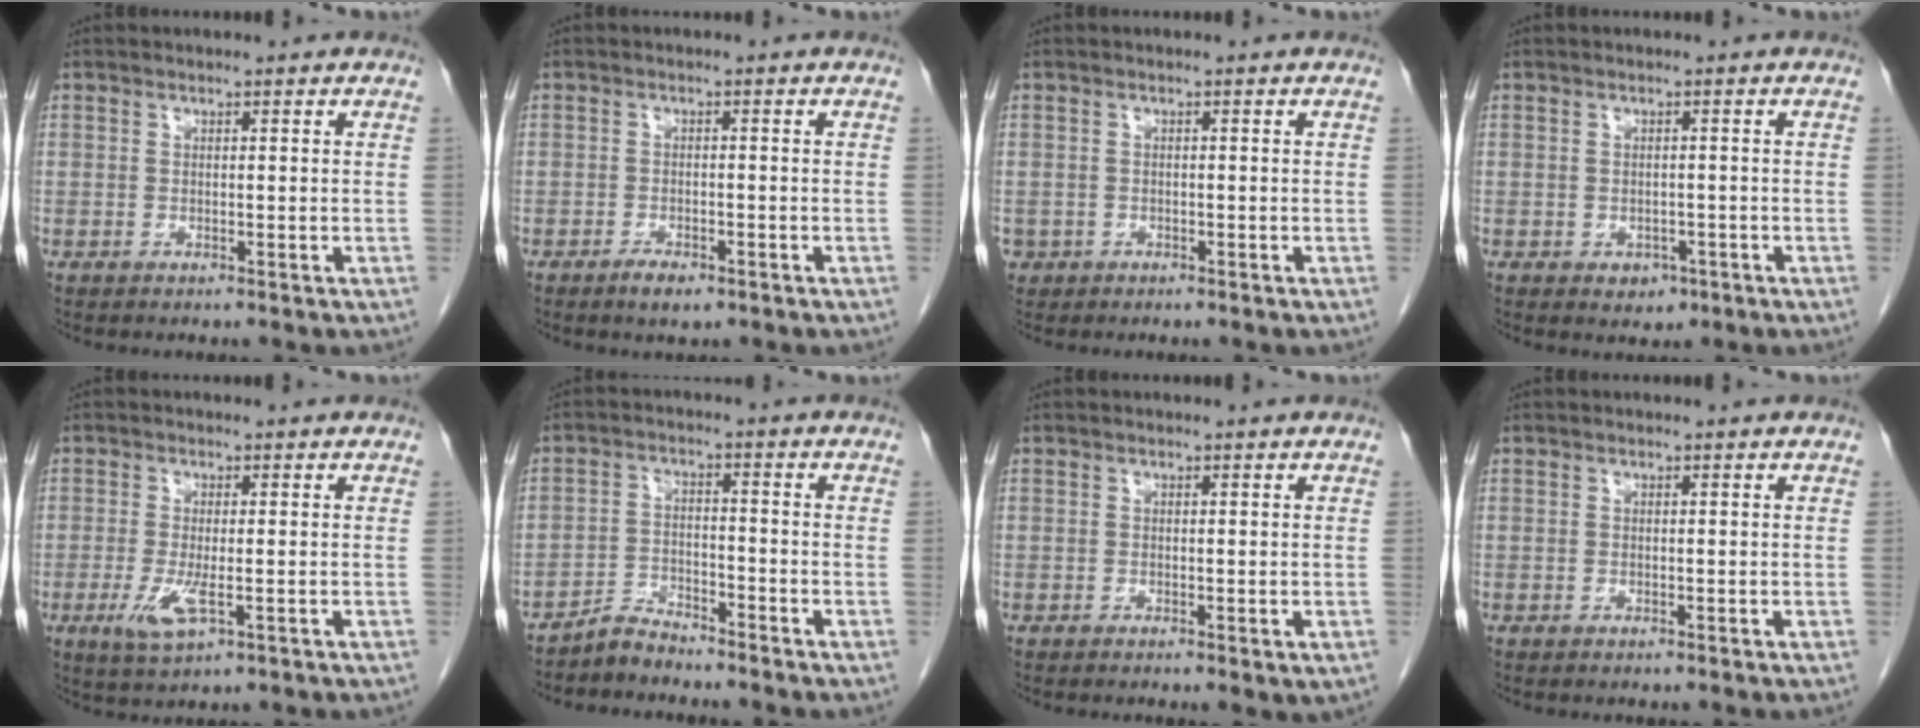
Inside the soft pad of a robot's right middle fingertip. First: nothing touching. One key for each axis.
{"total": 2.4, "fx": -1.7, "fy": 0.9, "fz": 1.5, "tx": -0.030, "ty": -0.001, "tz": -0.024}
{"total": 1.4, "fx": -0.7, "fy": 1.3, "fz": 0.1, "tx": -0.007, "ty": 0.005, "tz": -0.009}
{"total": 2.2, "fx": -1.1, "fy": 1.6, "fz": 1.0, "tx": -0.010, "ty": 0.003, "tz": -0.005}
{"total": 4.5, "fx": -1.4, "fy": 1.2, "fz": 4.1, "tx": -0.086, "ty": -0.010, "tz": -0.019}
{"total": 3.5, "fx": -3.5, "fy": 0.6, "fz": 0.1, "tx": -0.003, "ty": -0.010, "tz": -0.067}
{"total": 1.6, "fx": -0.4, "fy": 0.6, "fz": 1.4, "tx": -0.018, "ty": -0.004, "tz": -0.001}
{"total": 0.0}